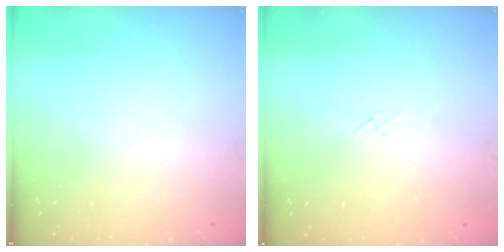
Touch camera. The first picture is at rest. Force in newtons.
{"total": 2.9, "press": 2.9, "slide": 0.6}